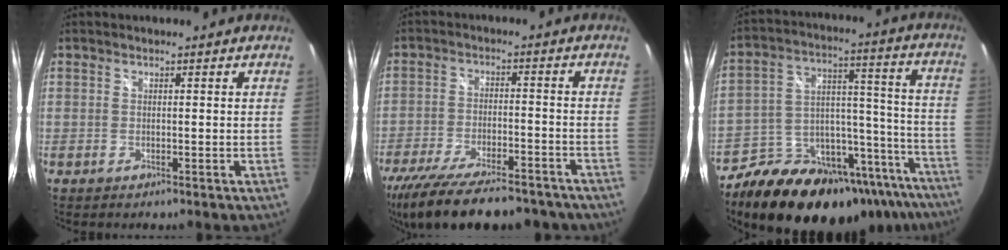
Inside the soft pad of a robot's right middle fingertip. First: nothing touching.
{"total": 22.6, "force": [-18.1, 7.2, 11.5], "torque": [-0.227, -0.040, -0.268]}
{"total": 28.9, "force": [-20.9, 12.9, 15.1], "torque": [-0.223, 0.032, -0.280]}